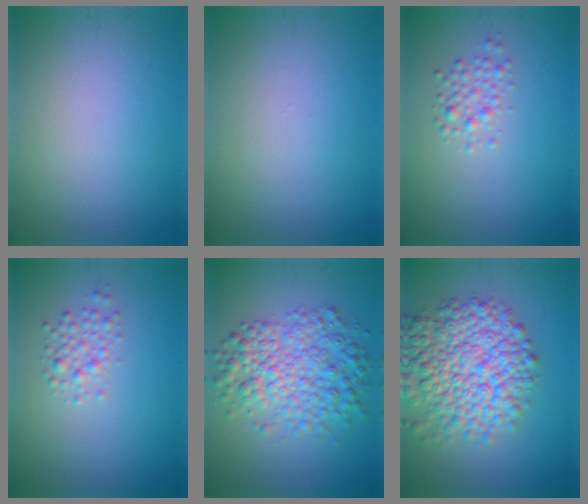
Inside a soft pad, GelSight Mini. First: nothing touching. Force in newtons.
{"total": 0.0}
{"total": 1.8, "press": 1.8, "slide": 0.1}
{"total": 1.8, "press": 1.8, "slide": 0.1}
{"total": 6.2, "press": 6.2, "slide": 0.0}
{"total": 9.2, "press": 9.2, "slide": 0.4}